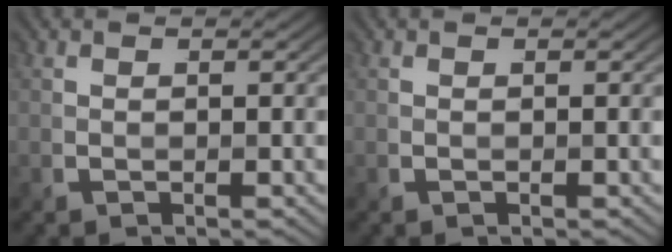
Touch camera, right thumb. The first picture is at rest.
{"total": 0.0}